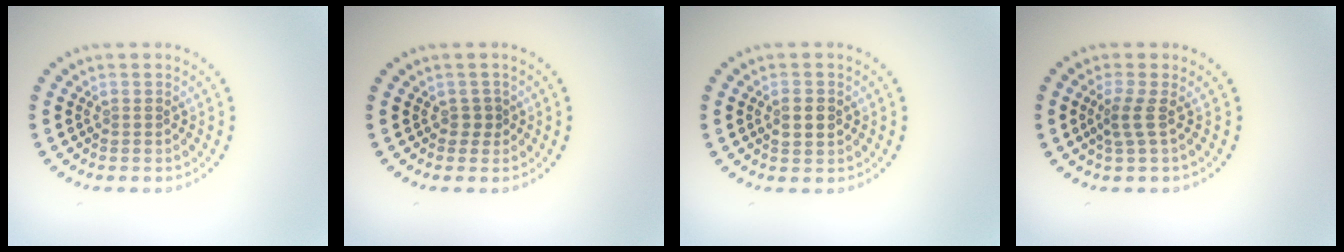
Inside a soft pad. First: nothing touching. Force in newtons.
{"total": 0.9, "press": 0.8, "slide": 0.4}
{"total": 1.8, "press": 1.8, "slide": 0.3}
{"total": 1.9, "press": 1.2, "slide": 1.5}